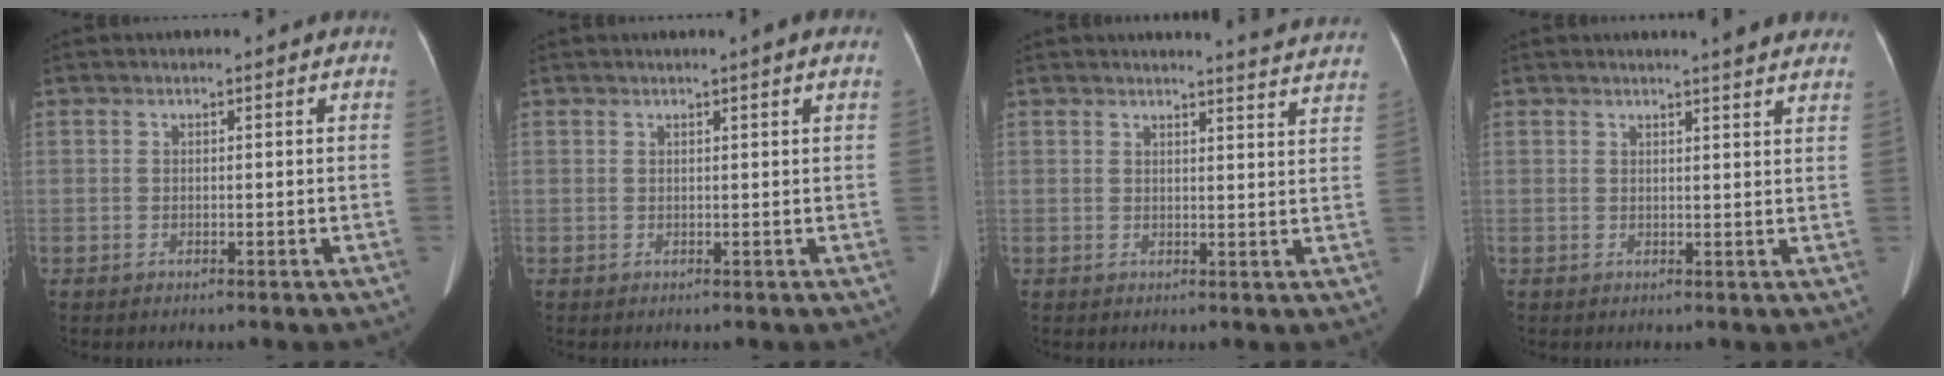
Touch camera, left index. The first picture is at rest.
{"total": 1.3, "force": [0.7, -0.2, 1.0], "torque": [-0.015, 0.003, 0.011]}
{"total": 7.8, "force": [7.6, -0.6, 1.4], "torque": [-0.020, -0.026, 0.068]}
{"total": 6.3, "force": [5.6, 0.3, 2.9], "torque": [-0.034, 0.001, 0.052]}